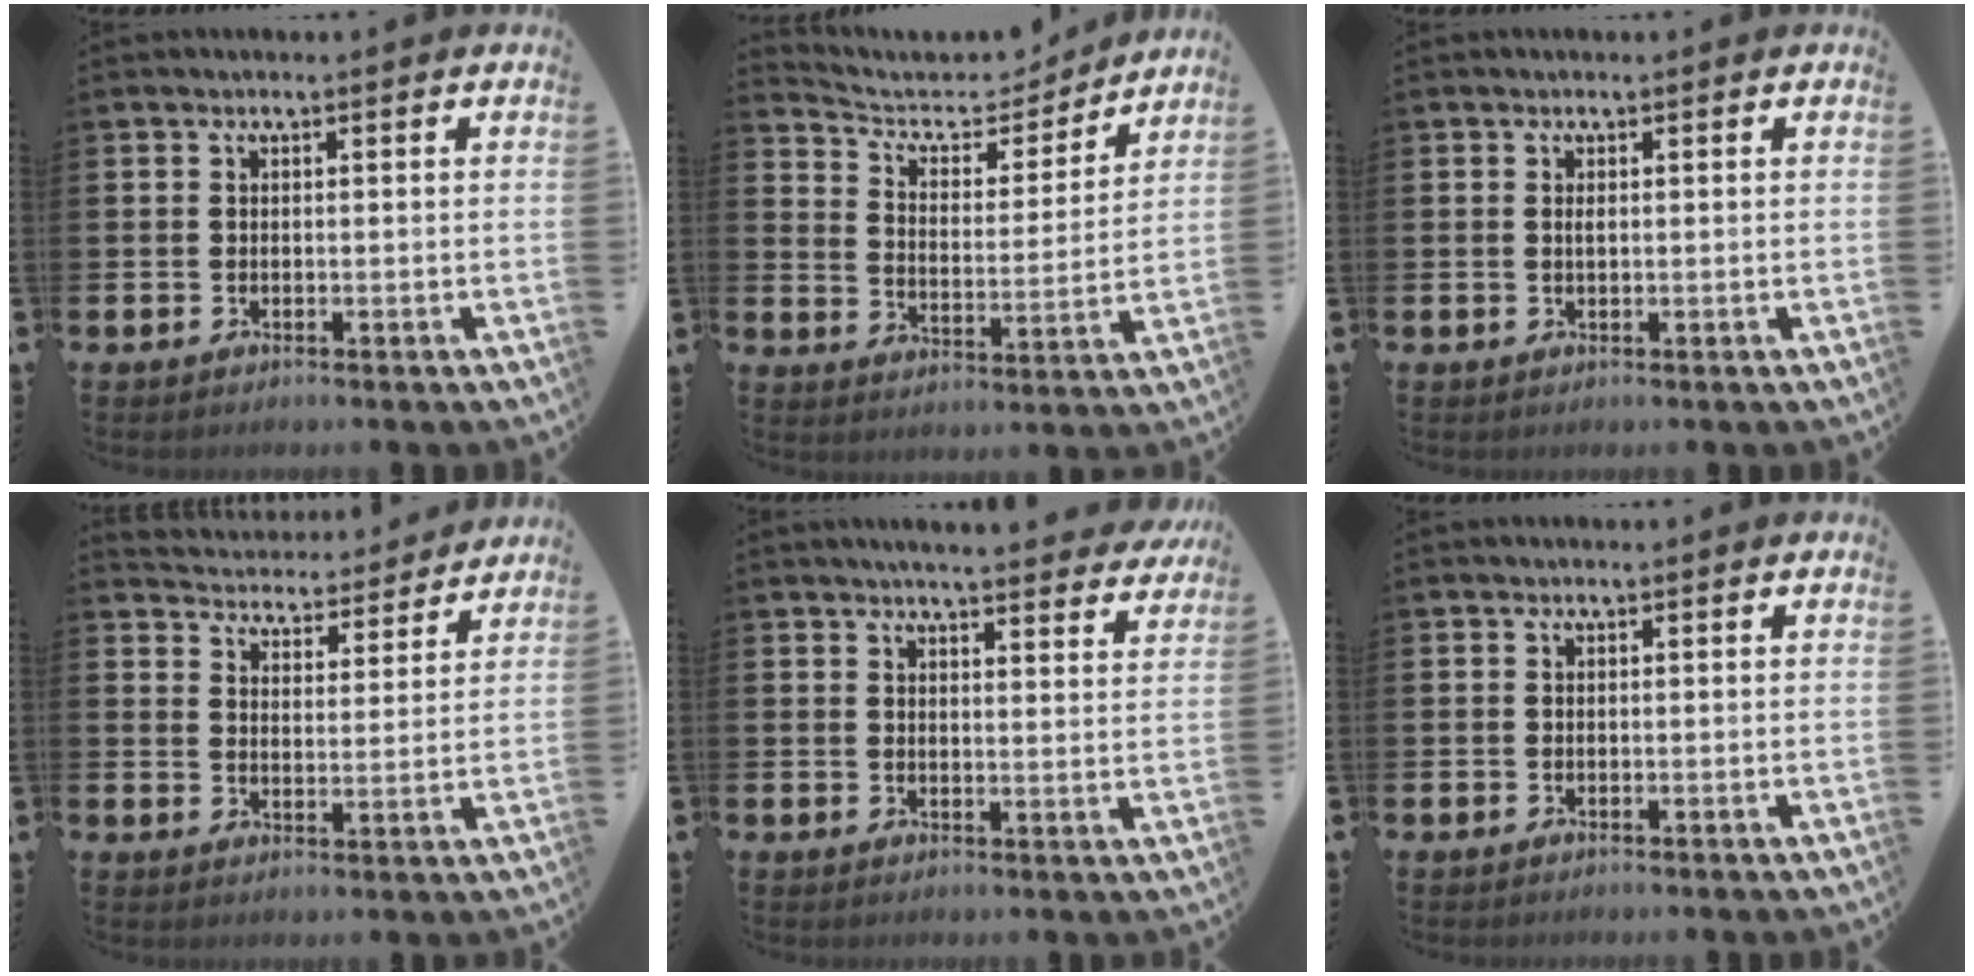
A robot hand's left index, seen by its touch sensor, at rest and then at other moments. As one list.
[{"total": 6.4, "force": [5.8, 2.4, 1.1], "torque": [-0.055, -0.046, 0.098]}, {"total": 0.6, "force": [0.2, 0.2, 0.6], "torque": [-0.012, 0.001, 0.004]}, {"total": 4.5, "force": [4.4, 0.9, -0.2], "torque": [-0.017, -0.040, 0.075]}, {"total": 4.8, "force": [4.7, 0.0, 1.1], "torque": [-0.022, -0.029, 0.081]}, {"total": 0.0}]